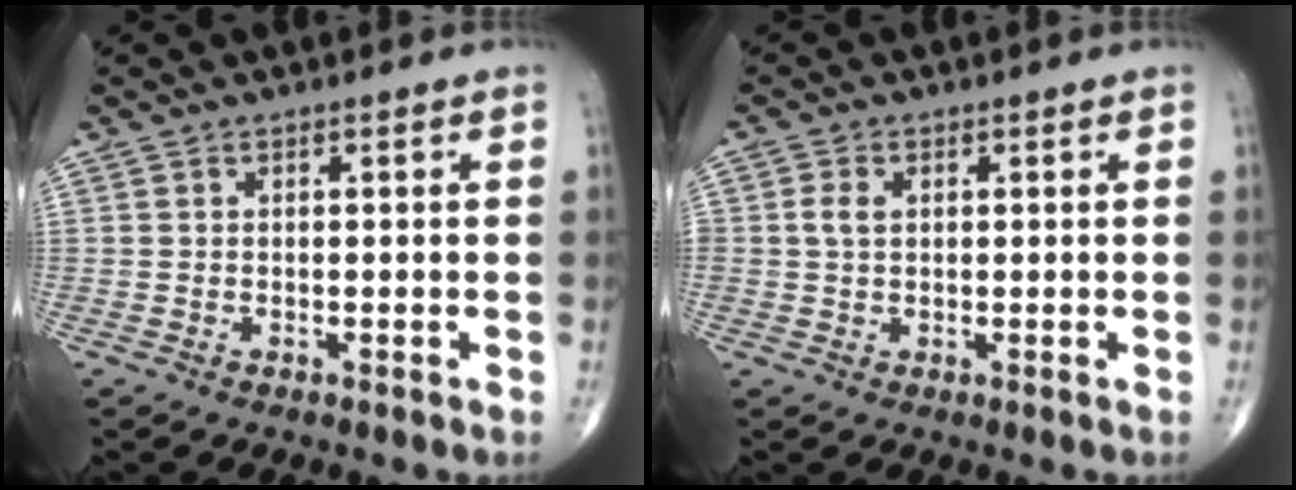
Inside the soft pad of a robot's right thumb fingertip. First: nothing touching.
{"total": 2.6, "force": [0.5, 1.8, 1.8], "torque": [-0.034, 0.005, 0.010]}